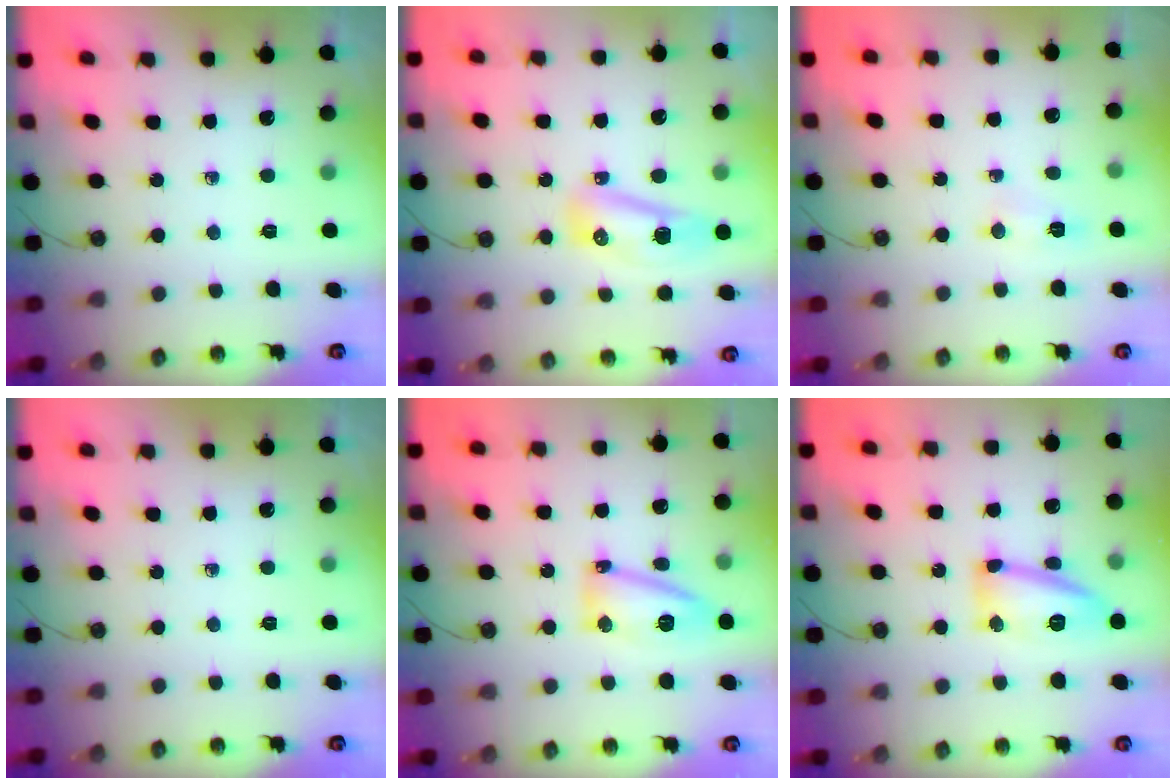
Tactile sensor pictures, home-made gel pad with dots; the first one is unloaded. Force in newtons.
{"total": 13.3, "press": 10.0, "slide": 8.8}
{"total": 4.2, "press": 4.2, "slide": 0.5}
{"total": 0.0}
{"total": 11.0, "press": 10.9, "slide": 0.8}
{"total": 13.9, "press": 13.9, "slide": 1.1}